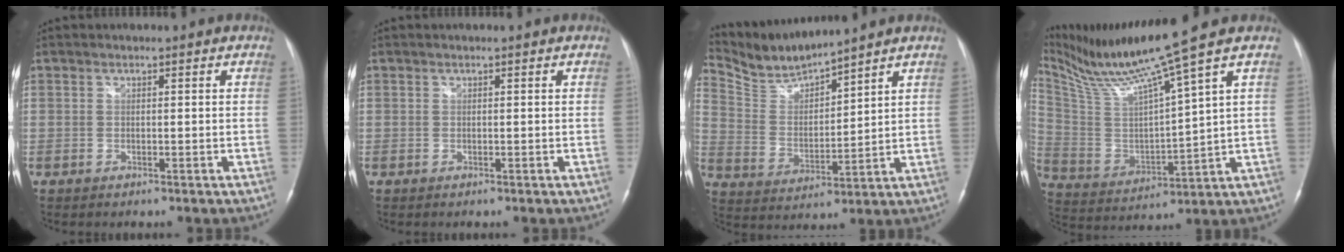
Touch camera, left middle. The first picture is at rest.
{"total": 0.0}
{"total": 10.7, "force": [10.2, -0.8, 3.2], "torque": [-0.081, -0.004, 0.212]}
{"total": 14.1, "force": [11.2, -3.1, 8.0], "torque": [-0.161, -0.020, 0.218]}